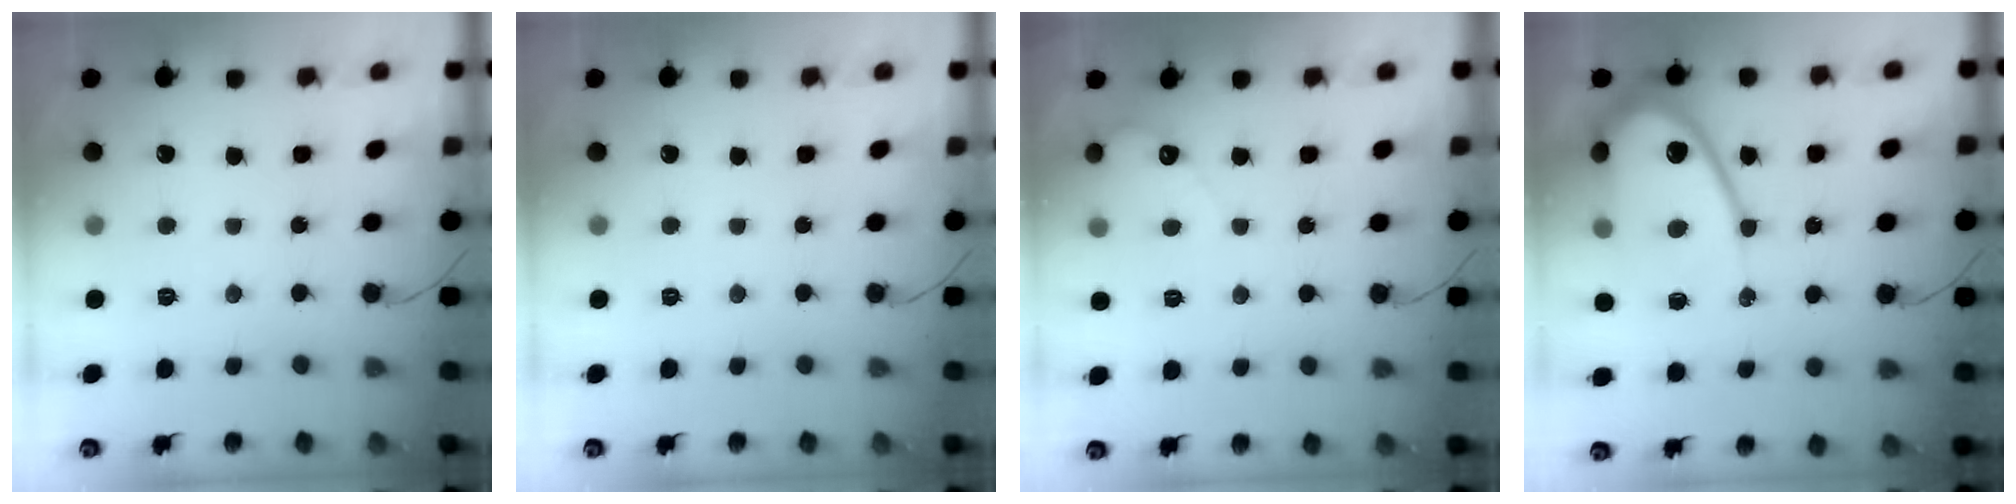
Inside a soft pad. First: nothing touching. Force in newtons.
{"total": 0.0}
{"total": 3.1, "press": 3.0, "slide": 0.2}
{"total": 12.9, "press": 12.9, "slide": 1.2}